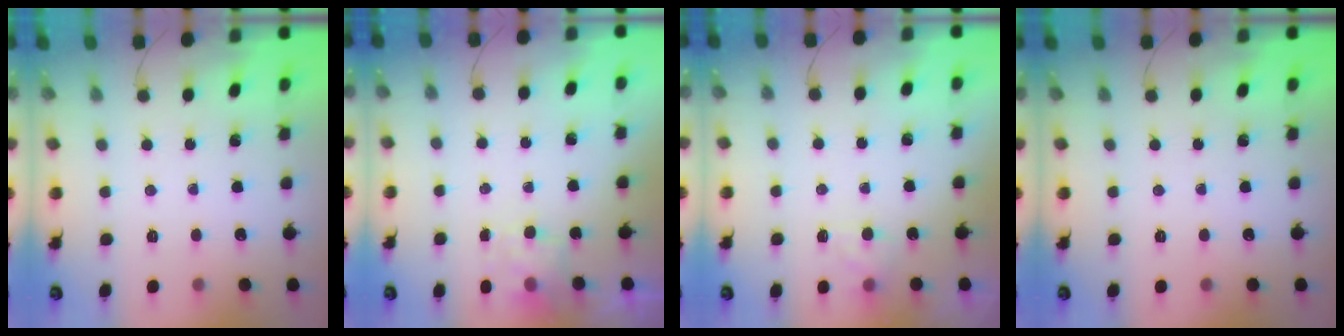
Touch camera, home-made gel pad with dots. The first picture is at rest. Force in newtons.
{"total": 4.0, "press": 3.9, "slide": 1.1}
{"total": 4.0, "press": 3.8, "slide": 1.1}
{"total": 0.0}